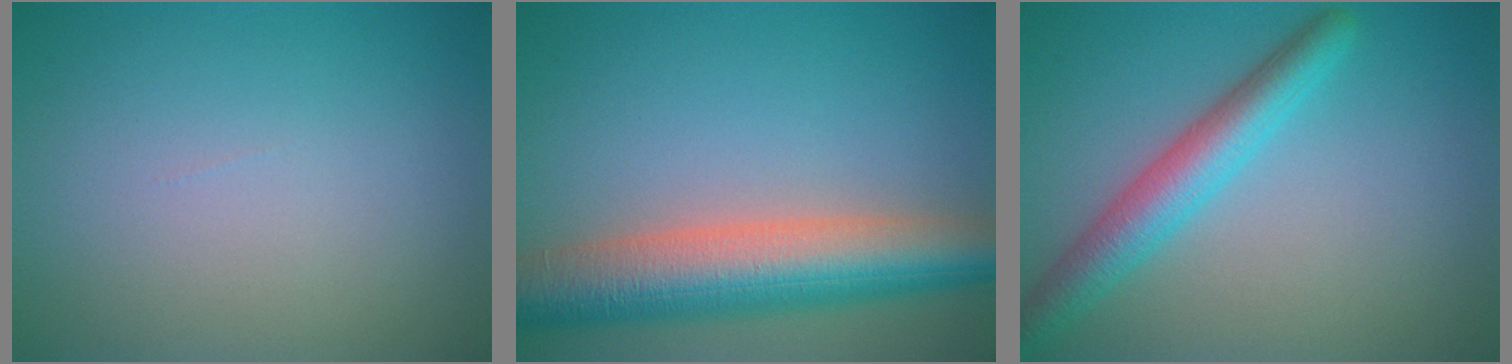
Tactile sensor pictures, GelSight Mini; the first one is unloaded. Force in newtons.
{"total": 9.3, "press": 9.3, "slide": 0.4}
{"total": 4.3, "press": 4.3, "slide": 0.2}